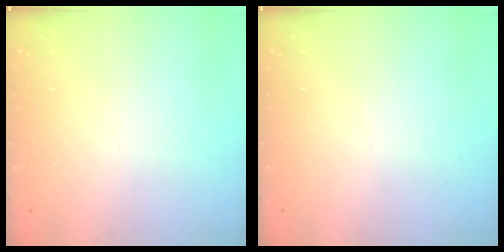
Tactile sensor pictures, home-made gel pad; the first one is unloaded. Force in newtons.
{"total": 0.0}